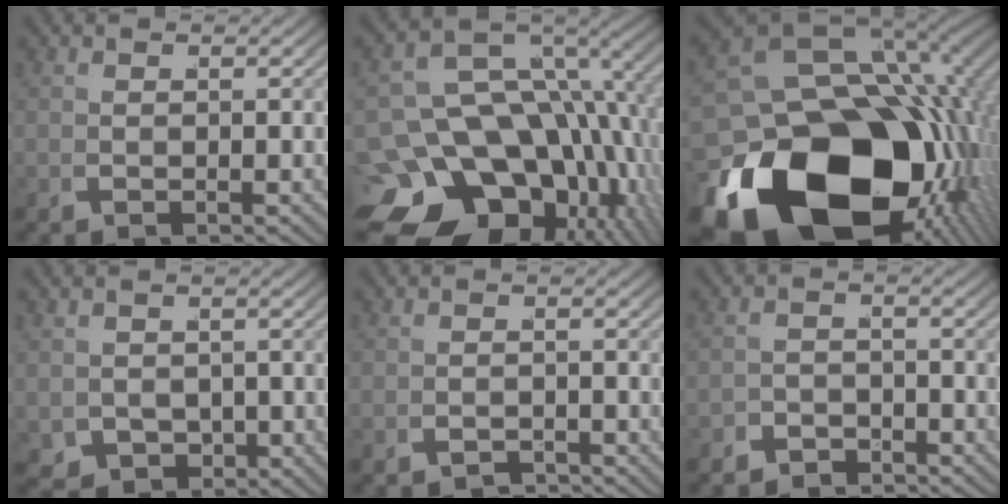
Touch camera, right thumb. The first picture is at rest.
{"total": 19.9, "force": [-5.7, 13.9, 13.0], "torque": [-0.224, -0.065, -0.073]}
{"total": 27.6, "force": [-6.9, 16.3, 21.2], "torque": [-0.361, -0.085, -0.074]}
{"total": 6.6, "force": [-2.5, 5.4, 2.9], "torque": [-0.065, -0.049, -0.021]}
{"total": 1.6, "force": [-1.5, 0.0, -0.4], "torque": [0.018, -0.001, -0.032]}
{"total": 3.2, "force": [-3.1, 0.9, -0.4], "torque": [0.033, -0.003, -0.060]}